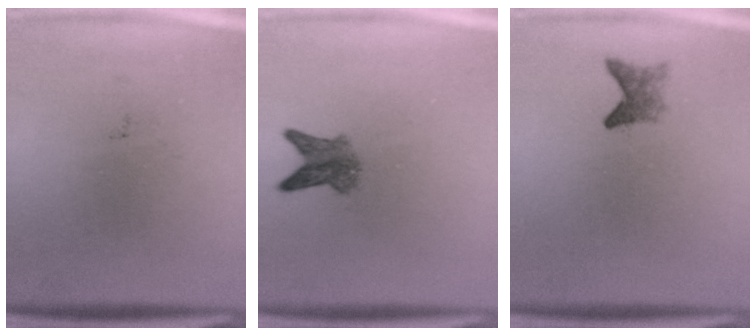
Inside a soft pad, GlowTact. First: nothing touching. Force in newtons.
{"total": 4.0}
{"total": 2.1}